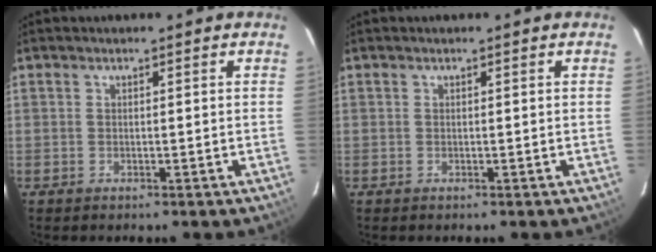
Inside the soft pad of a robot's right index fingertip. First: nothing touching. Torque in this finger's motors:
{"motor_torque": [0.00, 0.00, 0.00, 0.00]}